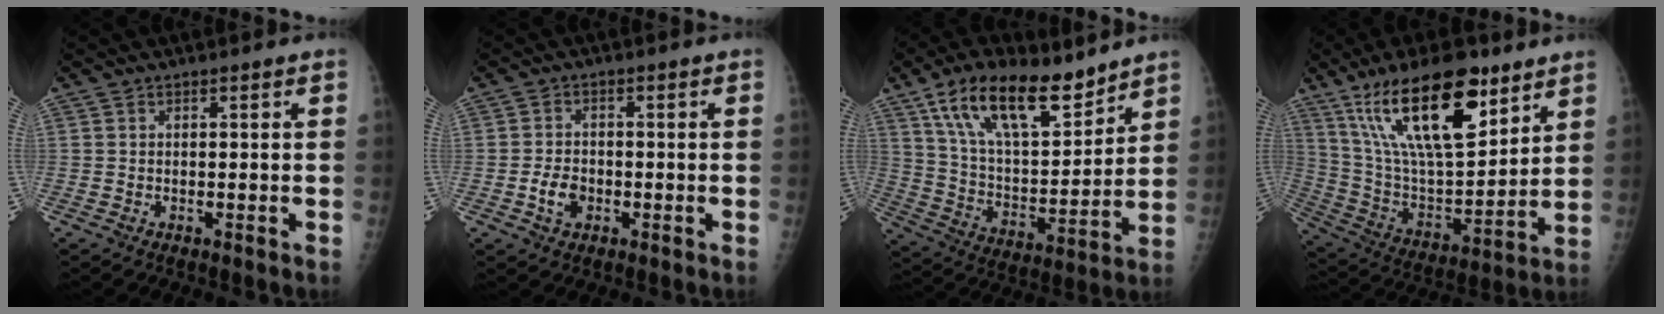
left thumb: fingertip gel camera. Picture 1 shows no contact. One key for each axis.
{"total": 4.1, "fx": -1.3, "fy": 3.0, "fz": 2.4, "tx": -0.034, "ty": 0.009, "tz": -0.024}
{"total": 19.7, "fx": 13.1, "fy": 8.1, "fz": 12.2, "tx": -0.179, "ty": -0.060, "tz": 0.239}
{"total": 24.6, "fx": 13.9, "fy": 9.0, "fz": 18.2, "tx": -0.309, "ty": -0.043, "tz": 0.257}